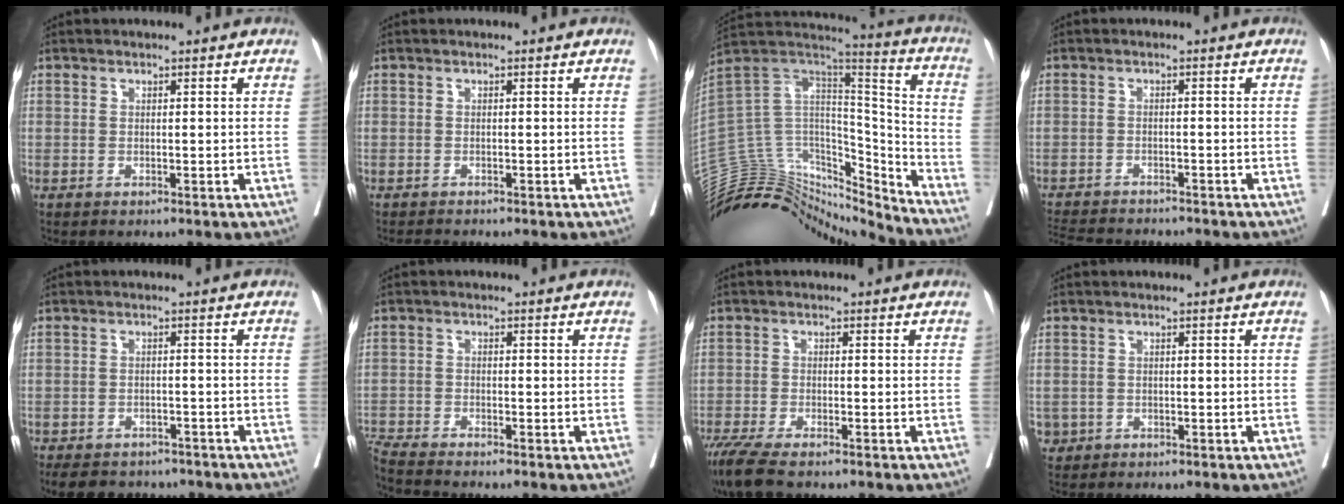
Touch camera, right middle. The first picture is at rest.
{"total": 1.8, "force": [-1.8, 0.2, 0.4], "torque": [-0.009, -0.006, -0.027]}
{"total": 24.6, "force": [-22.8, 7.2, 5.9], "torque": [-0.148, 0.062, -0.375]}
{"total": 11.4, "force": [-10.4, 2.1, 4.0], "torque": [-0.083, -0.009, -0.151]}
{"total": 10.9, "force": [-9.5, 4.3, 3.4], "torque": [-0.067, -0.002, -0.120]}
{"total": 5.4, "force": [-5.1, -1.1, 1.5], "torque": [-0.033, -0.014, -0.096]}
{"total": 7.6, "force": [-6.0, 1.2, 4.5], "torque": [-0.083, -0.020, -0.105]}
{"total": 1.8, "force": [-0.7, 1.6, 0.3], "torque": [-0.006, 0.004, -0.009]}